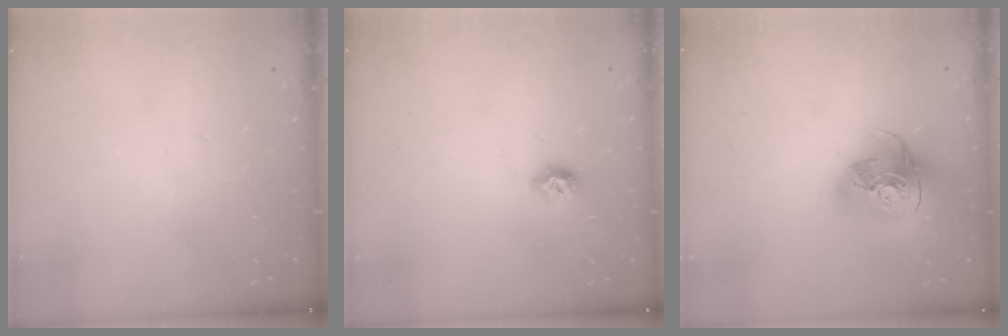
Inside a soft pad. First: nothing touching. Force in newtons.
{"total": 7.5, "press": 7.4, "slide": 0.8}
{"total": 17.1, "press": 17.0, "slide": 2.5}